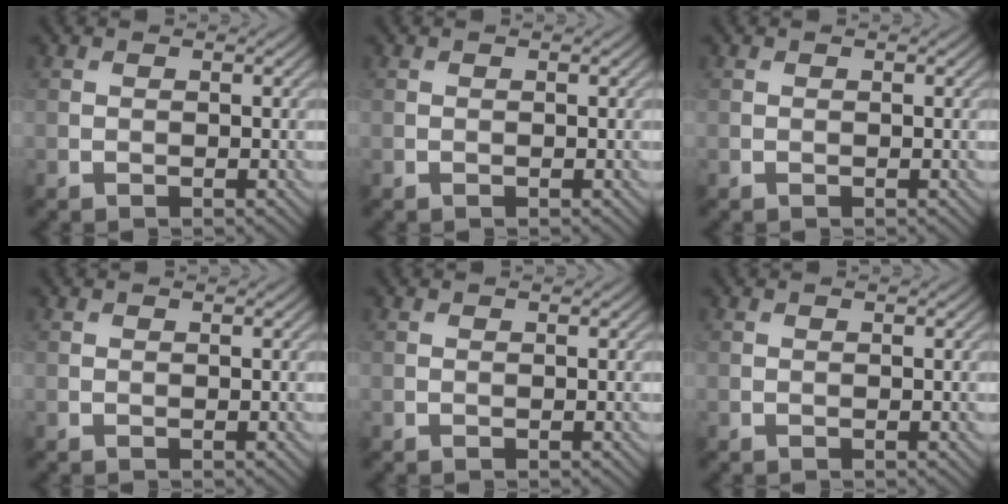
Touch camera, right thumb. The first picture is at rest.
{"total": 0.0}
{"total": 0.0}
{"total": 0.0}
{"total": 0.0}
{"total": 0.0}